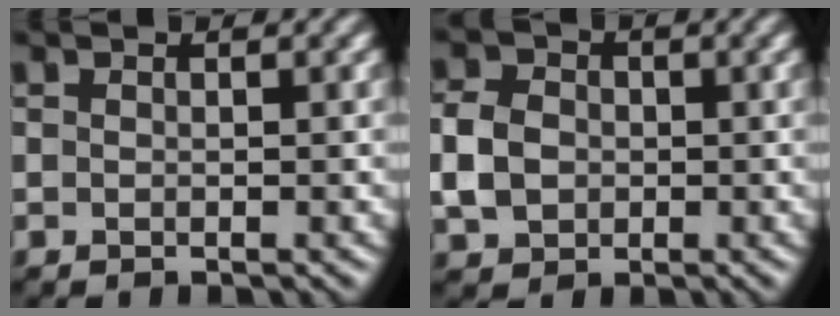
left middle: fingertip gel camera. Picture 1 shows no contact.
{"total": 4.1, "force": [-0.8, 3.4, 2.1], "torque": [-0.053, 0.001, -0.023]}